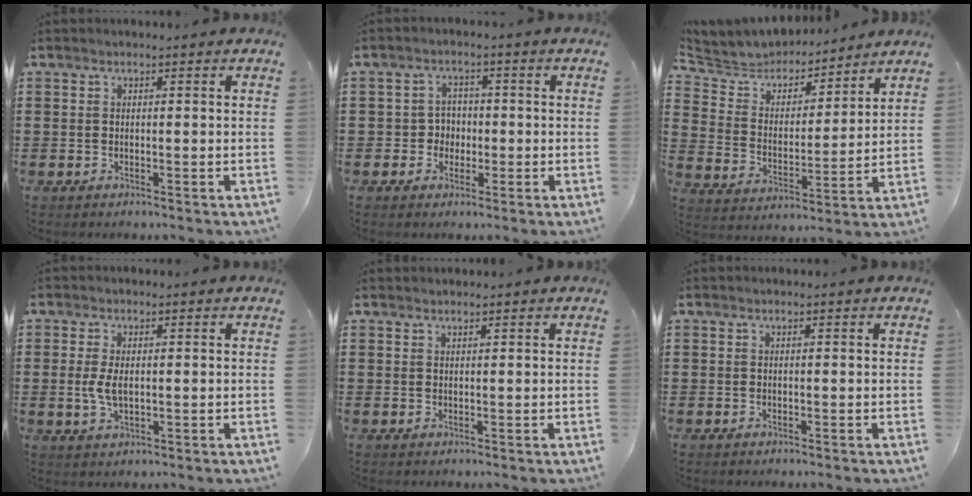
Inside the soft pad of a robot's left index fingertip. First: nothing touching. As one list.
[{"total": 3.1, "force": [-0.7, 2.8, 1.1], "torque": [-0.031, 0.004, -0.019]}, {"total": 5.1, "force": [4.9, 1.3, -0.1], "torque": [-0.034, -0.035, 0.080]}, {"total": 3.9, "force": [0.1, 1.9, 3.4], "torque": [-0.082, -0.001, -0.003]}, {"total": 0.7, "force": [0.7, 0.0, 0.1], "torque": [-0.004, -0.001, 0.015]}, {"total": 0.0}]